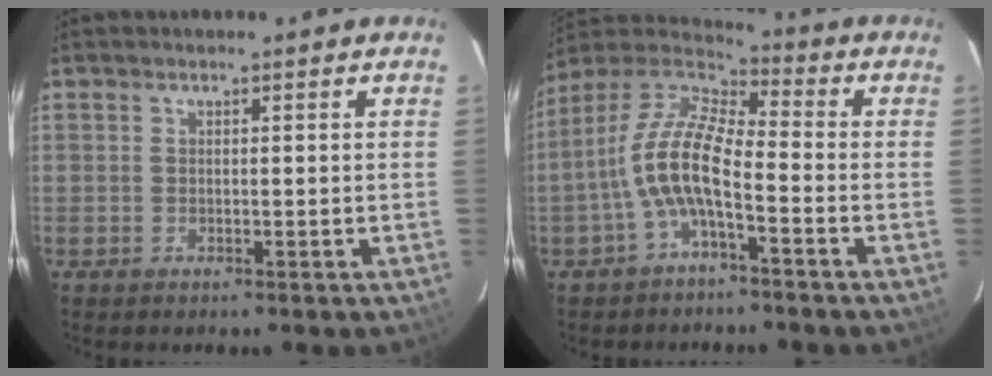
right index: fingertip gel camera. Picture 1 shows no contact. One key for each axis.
{"total": 11.1, "fx": -3.8, "fy": 3.7, "fz": 9.8, "tx": -0.208, "ty": 0.013, "tz": -0.077}